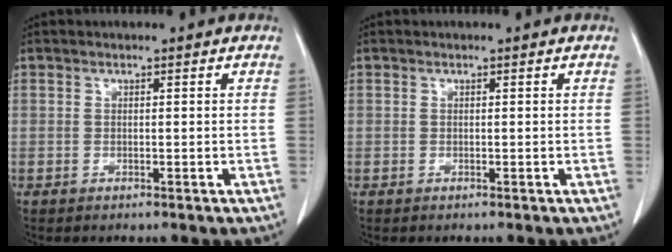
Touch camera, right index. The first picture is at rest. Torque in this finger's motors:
{"motor_torque": [0.00, 0.00, 0.00, 0.00]}